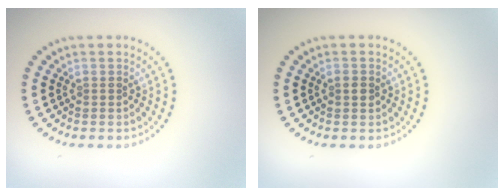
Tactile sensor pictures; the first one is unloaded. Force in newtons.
{"total": 1.0, "press": 1.0, "slide": 0.1}